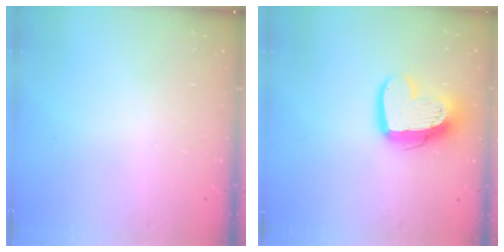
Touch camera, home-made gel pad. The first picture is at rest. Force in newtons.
{"total": 15.6, "press": 15.5, "slide": 1.6}